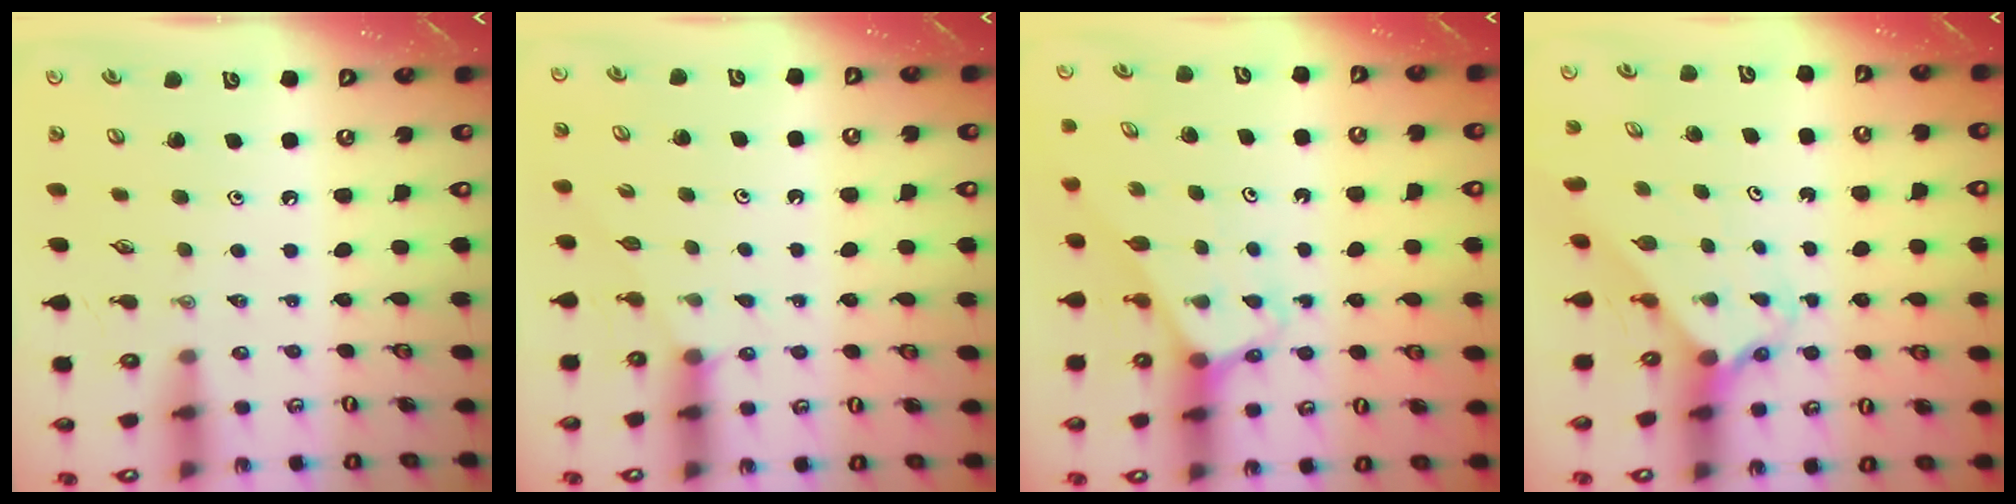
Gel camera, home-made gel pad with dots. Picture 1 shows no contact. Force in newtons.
{"total": 2.5, "press": 2.5, "slide": 0.3}
{"total": 3.2, "press": 3.2, "slide": 0.2}
{"total": 2.4, "press": 2.4, "slide": 0.2}